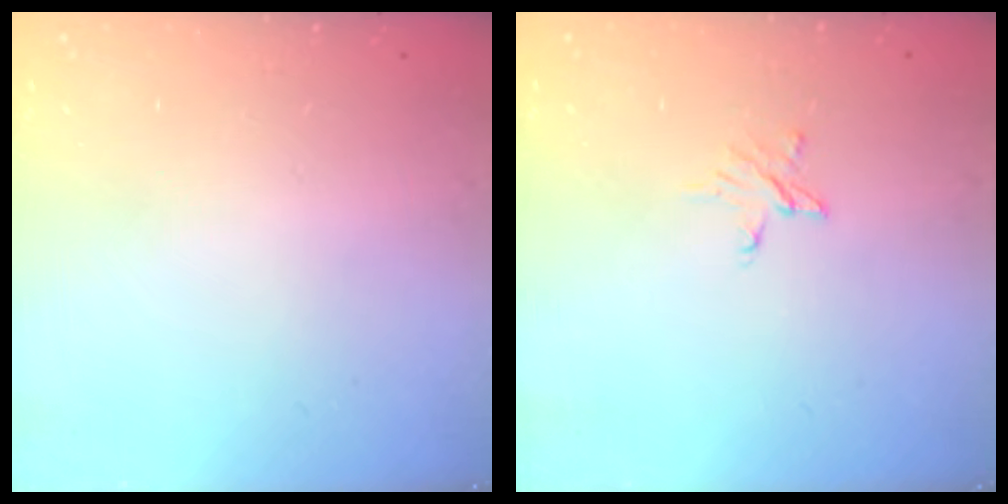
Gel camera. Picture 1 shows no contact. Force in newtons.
{"total": 2.5, "press": 2.5, "slide": 0.2}